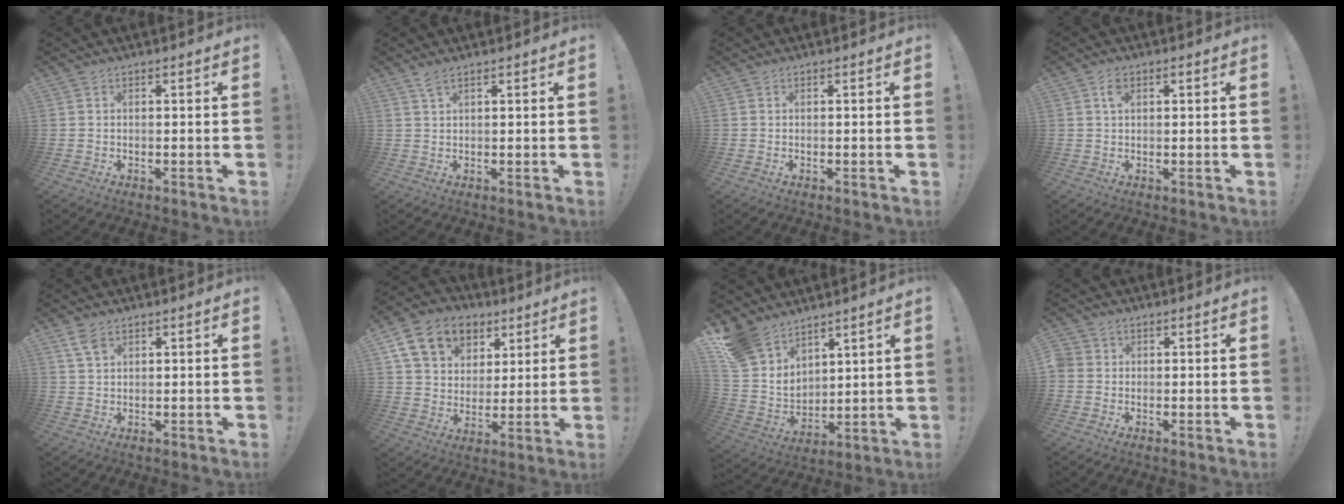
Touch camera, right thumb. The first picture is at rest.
{"total": 2.6, "force": [1.8, 0.8, 1.7], "torque": [-0.032, -0.004, 0.031]}
{"total": 0.0}
{"total": 2.6, "force": [1.0, 1.5, 1.9], "torque": [-0.027, 0.001, 0.013]}
{"total": 4.3, "force": [2.4, 2.2, 2.8], "torque": [-0.056, -0.003, 0.046]}
{"total": 16.2, "force": [8.1, 11.9, 7.4], "torque": [-0.111, -0.035, 0.160]}
{"total": 11.7, "force": [9.3, 6.5, 3.0], "torque": [-0.081, -0.067, 0.185]}
{"total": 2.0, "force": [0.2, 1.8, 0.8], "torque": [-0.018, 0.007, 0.005]}